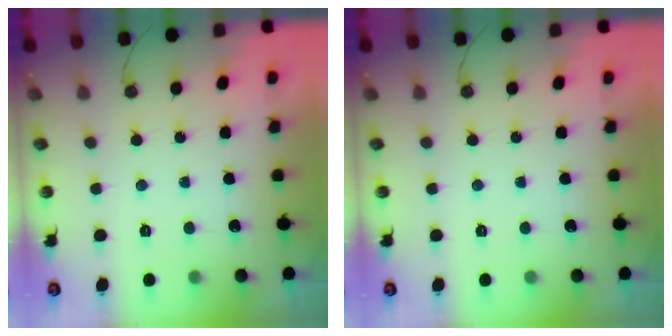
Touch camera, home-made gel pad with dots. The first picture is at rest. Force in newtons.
{"total": 0.0}